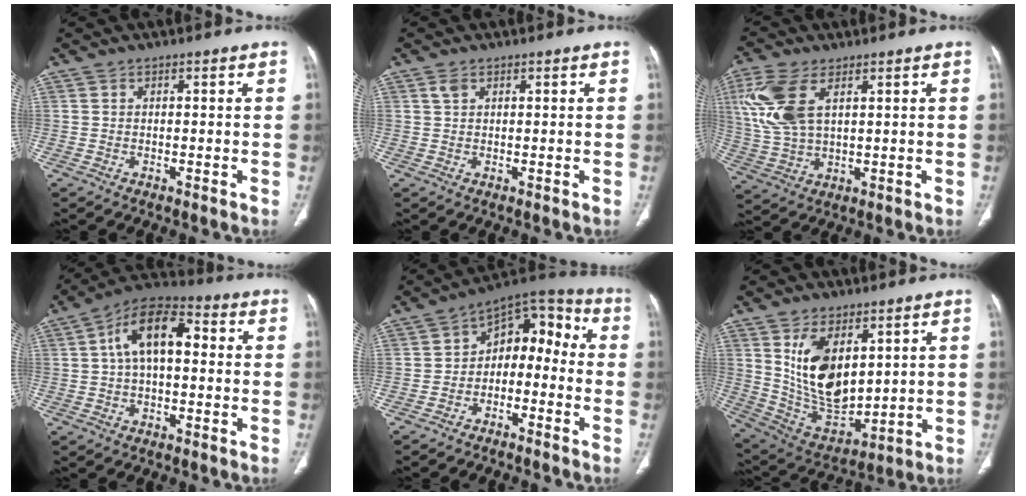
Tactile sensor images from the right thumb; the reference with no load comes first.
{"total": 1.4, "force": [0.8, 0.8, 0.9], "torque": [-0.019, 0.005, 0.019]}
{"total": 11.7, "force": [4.2, 6.1, 9.1], "torque": [-0.219, -0.003, 0.091]}
{"total": 12.0, "force": [1.6, 6.5, 10.0], "torque": [-0.167, 0.036, 0.016]}
{"total": 11.1, "force": [-2.9, 7.8, 7.4], "torque": [-0.067, 0.070, -0.060]}
{"total": 15.3, "force": [5.1, 8.5, 11.7], "torque": [-0.186, -0.031, 0.121]}